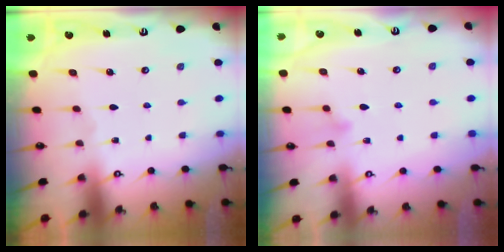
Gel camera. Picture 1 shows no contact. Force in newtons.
{"total": 7.3, "press": 7.2, "slide": 0.6}